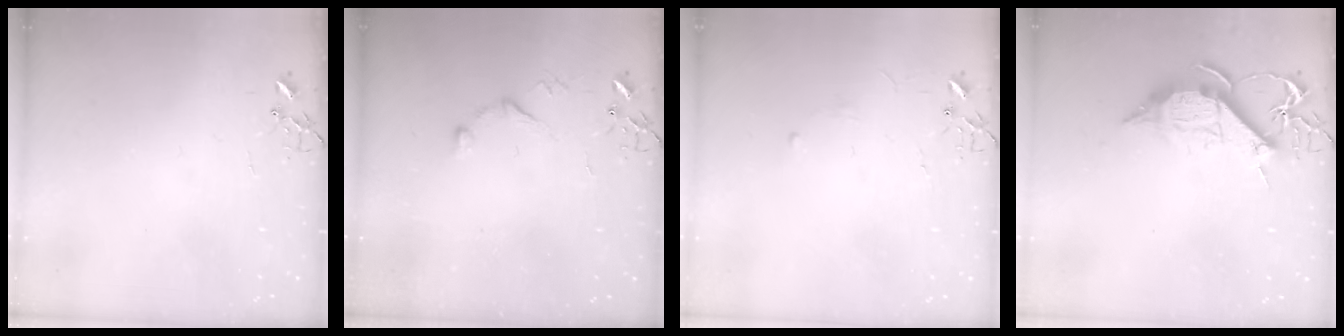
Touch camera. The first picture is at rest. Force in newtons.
{"total": 6.6, "press": 6.6, "slide": 0.5}
{"total": 2.9, "press": 2.8, "slide": 0.5}
{"total": 11.9, "press": 11.9, "slide": 0.7}